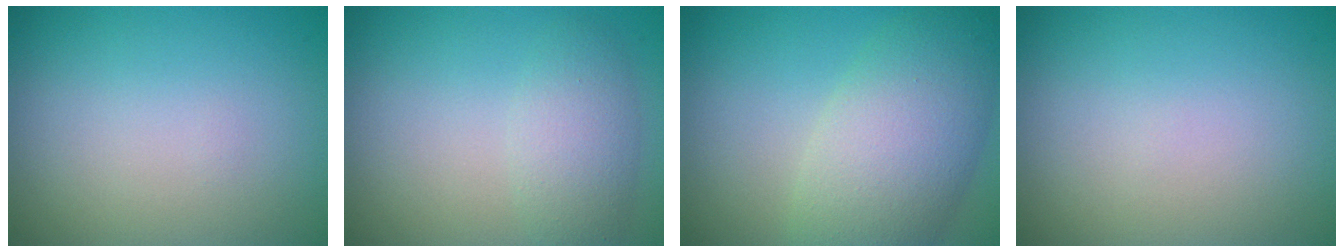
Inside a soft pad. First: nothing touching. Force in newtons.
{"total": 2.7, "press": 2.7, "slide": 0.2}
{"total": 7.3, "press": 7.3, "slide": 0.3}
{"total": 0.0}